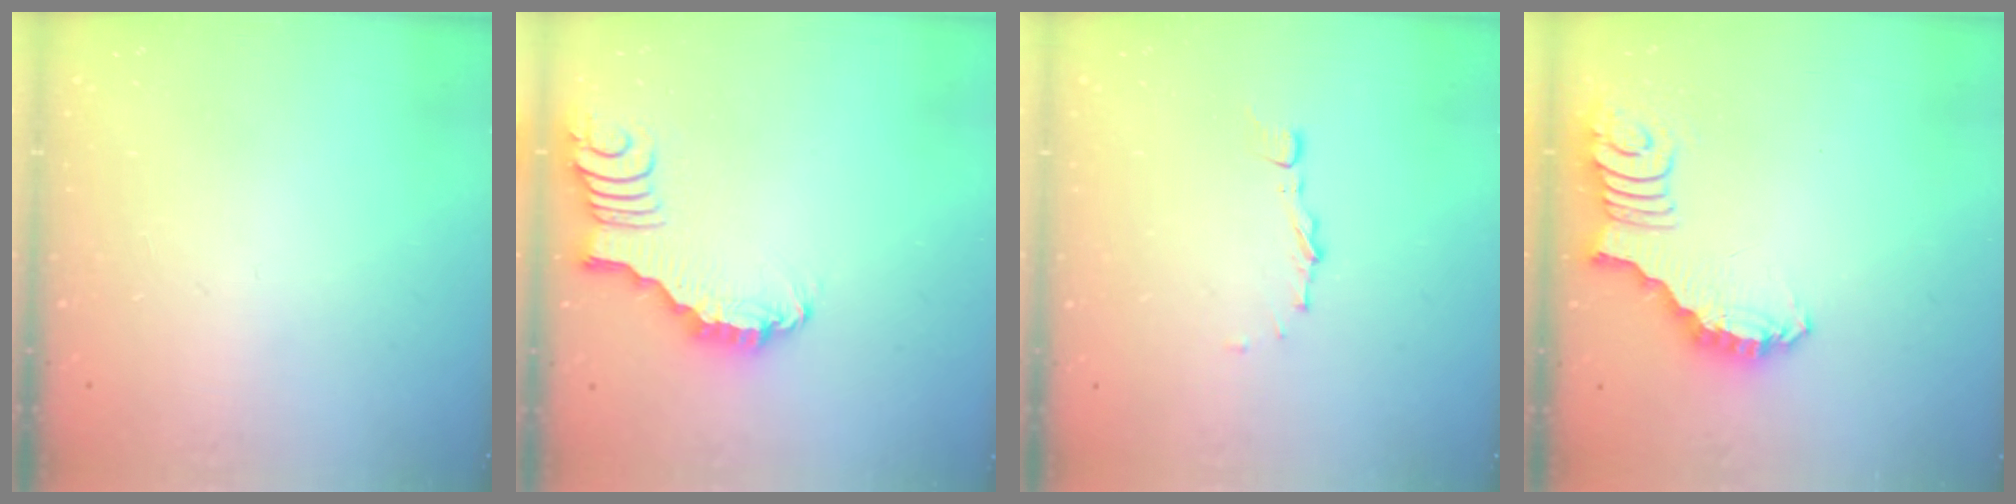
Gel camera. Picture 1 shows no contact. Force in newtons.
{"total": 2.6, "press": 2.6, "slide": 0.3}
{"total": 4.0, "press": 3.9, "slide": 0.5}
{"total": 2.6, "press": 2.5, "slide": 0.5}